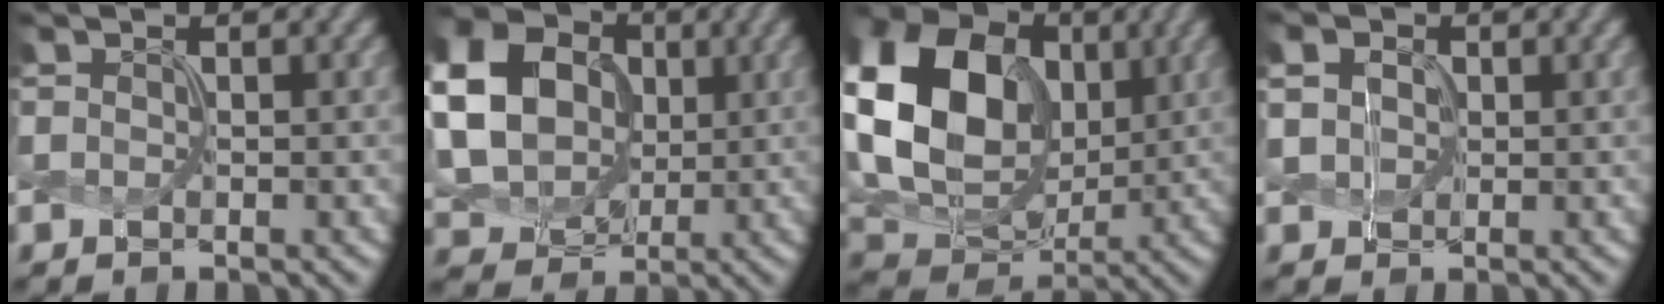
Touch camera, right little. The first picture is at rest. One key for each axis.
{"total": 13.0, "fx": 2.4, "fy": 11.0, "fz": 6.6, "tx": -0.206, "ty": 0.027, "tz": 0.081}
{"total": 13.2, "fx": 2.0, "fy": 9.9, "fz": 8.5, "tx": -0.205, "ty": 0.015, "tz": 0.061}
{"total": 0.8, "fx": -0.2, "fy": 0.8, "fz": -0.2, "tx": -0.023, "ty": 0.000, "tz": 0.025}